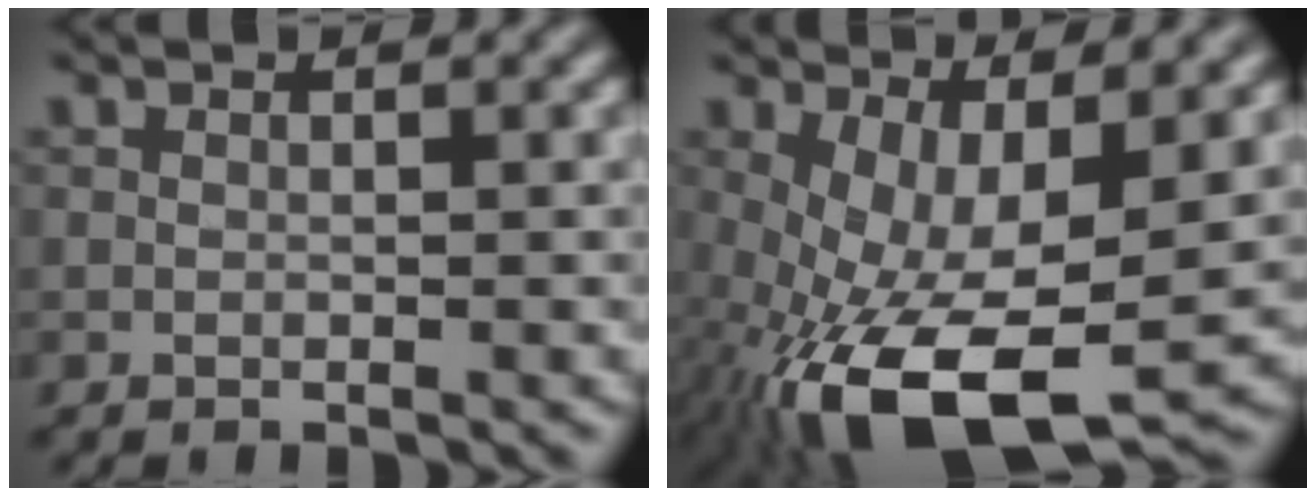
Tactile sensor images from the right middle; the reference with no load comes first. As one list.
[{"total": 13.1, "force": [-4.0, 5.6, 11.1], "torque": [-0.215, -0.039, -0.057]}]